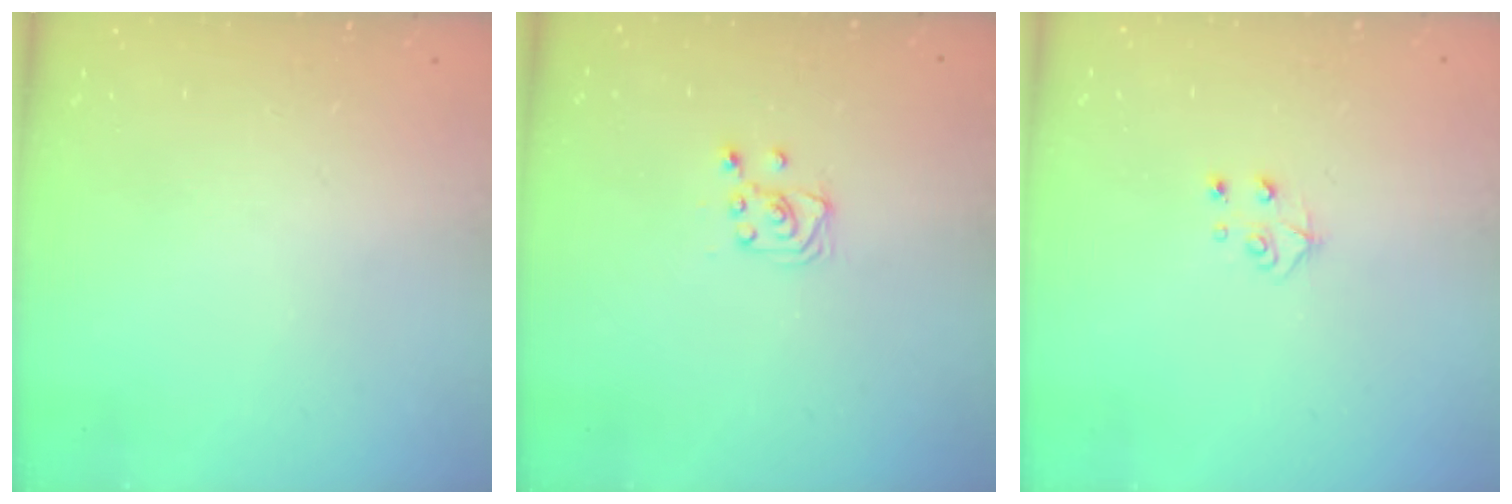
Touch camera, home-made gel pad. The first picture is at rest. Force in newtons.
{"total": 4.3, "press": 4.3, "slide": 0.3}
{"total": 4.8, "press": 4.8, "slide": 0.4}